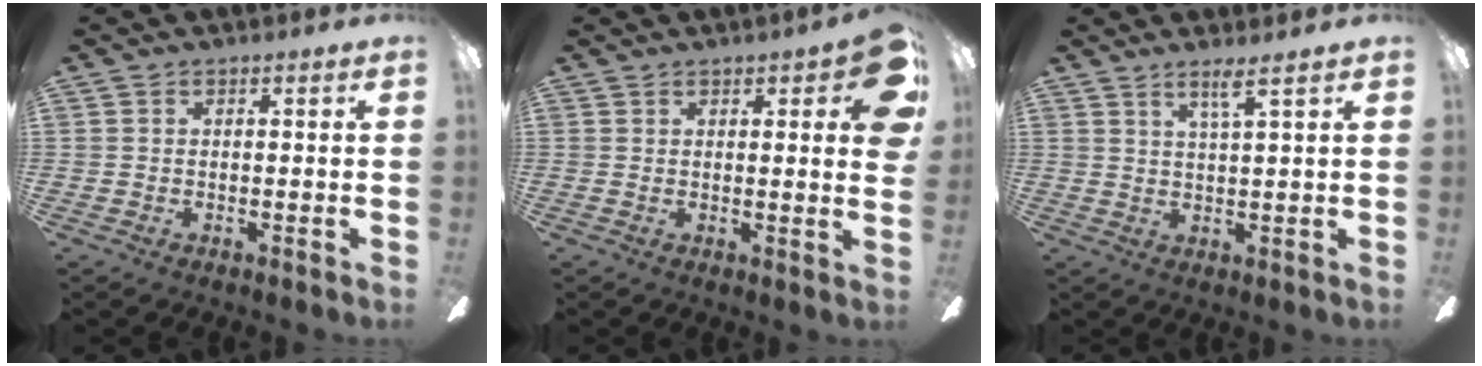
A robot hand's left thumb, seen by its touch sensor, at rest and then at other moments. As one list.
[{"total": 8.1, "force": [3.7, 2.1, 6.9], "torque": [-0.083, -0.020, 0.057]}, {"total": 4.4, "force": [3.3, -0.4, 2.9], "torque": [-0.056, -0.012, 0.052]}]